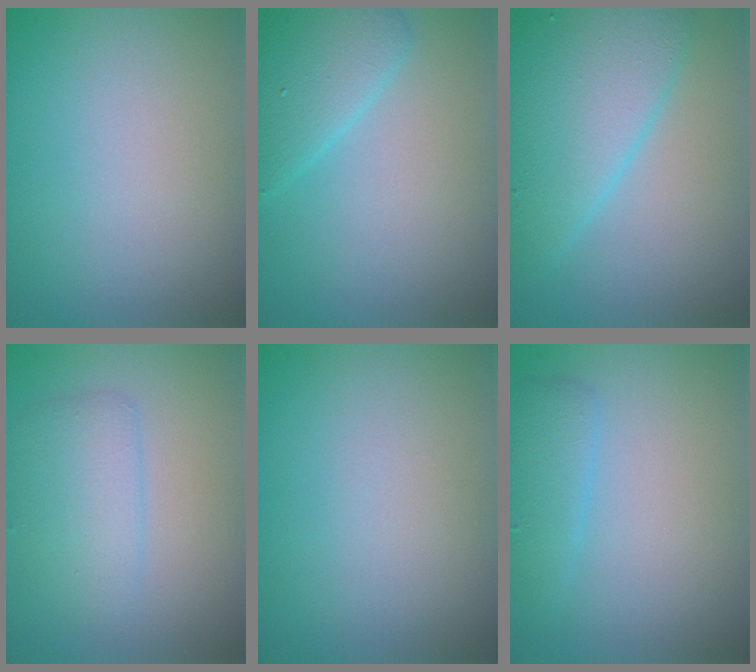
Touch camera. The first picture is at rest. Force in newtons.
{"total": 3.9, "press": 3.9, "slide": 0.1}
{"total": 7.2, "press": 7.2, "slide": 0.3}
{"total": 2.9, "press": 2.9, "slide": 0.2}
{"total": 0.0}
{"total": 2.1, "press": 2.1, "slide": 0.2}